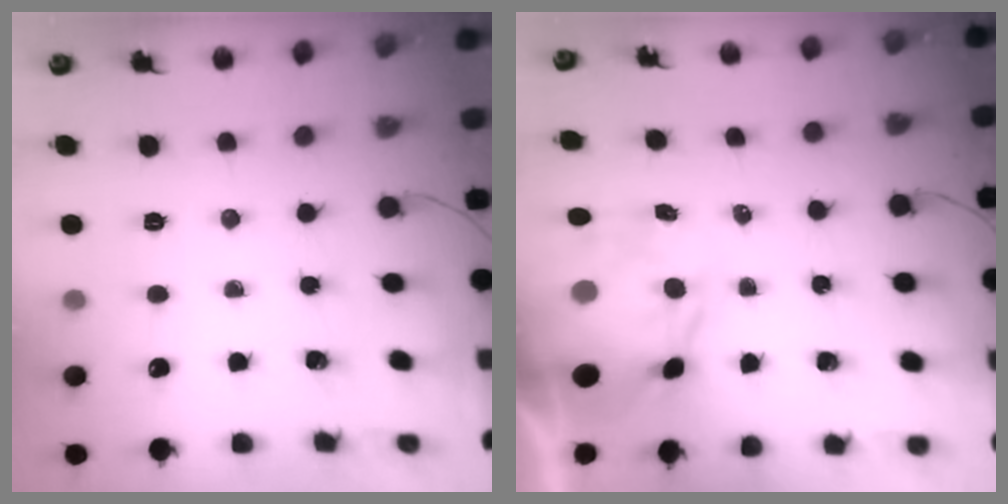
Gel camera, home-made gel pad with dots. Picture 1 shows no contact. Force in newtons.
{"total": 10.6, "press": 10.1, "slide": 3.0}